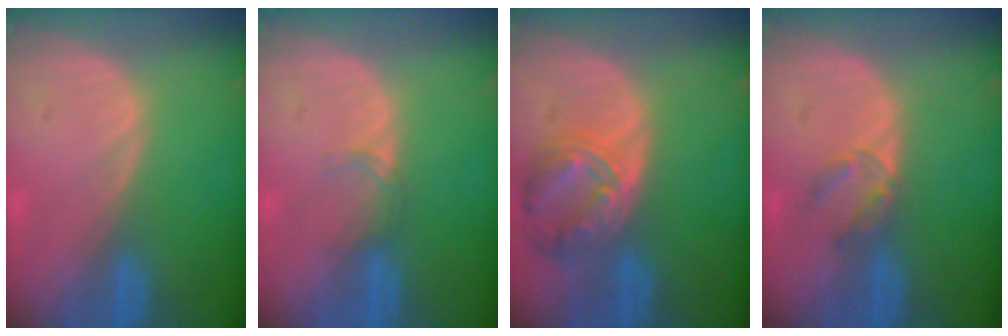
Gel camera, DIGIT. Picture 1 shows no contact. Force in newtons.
{"total": 1.5, "press": 1.5, "slide": 0.2}
{"total": 8.3, "press": 7.2, "slide": 4.0}
{"total": 2.9, "press": 2.7, "slide": 1.0}